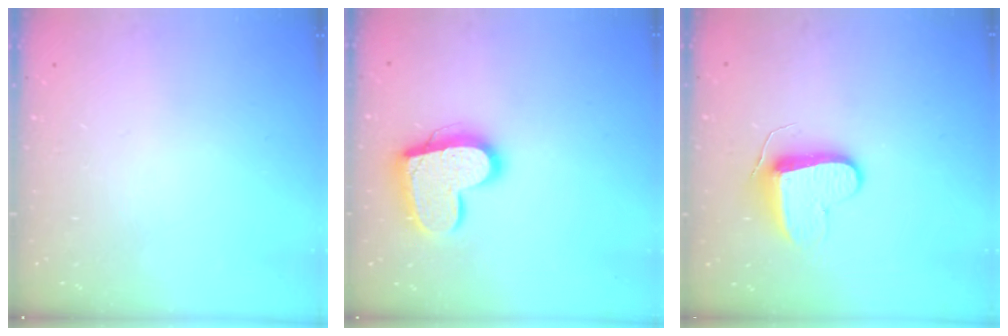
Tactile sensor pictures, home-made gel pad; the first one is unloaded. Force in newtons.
{"total": 15.9, "press": 15.9, "slide": 0.9}
{"total": 9.5, "press": 9.5, "slide": 0.2}